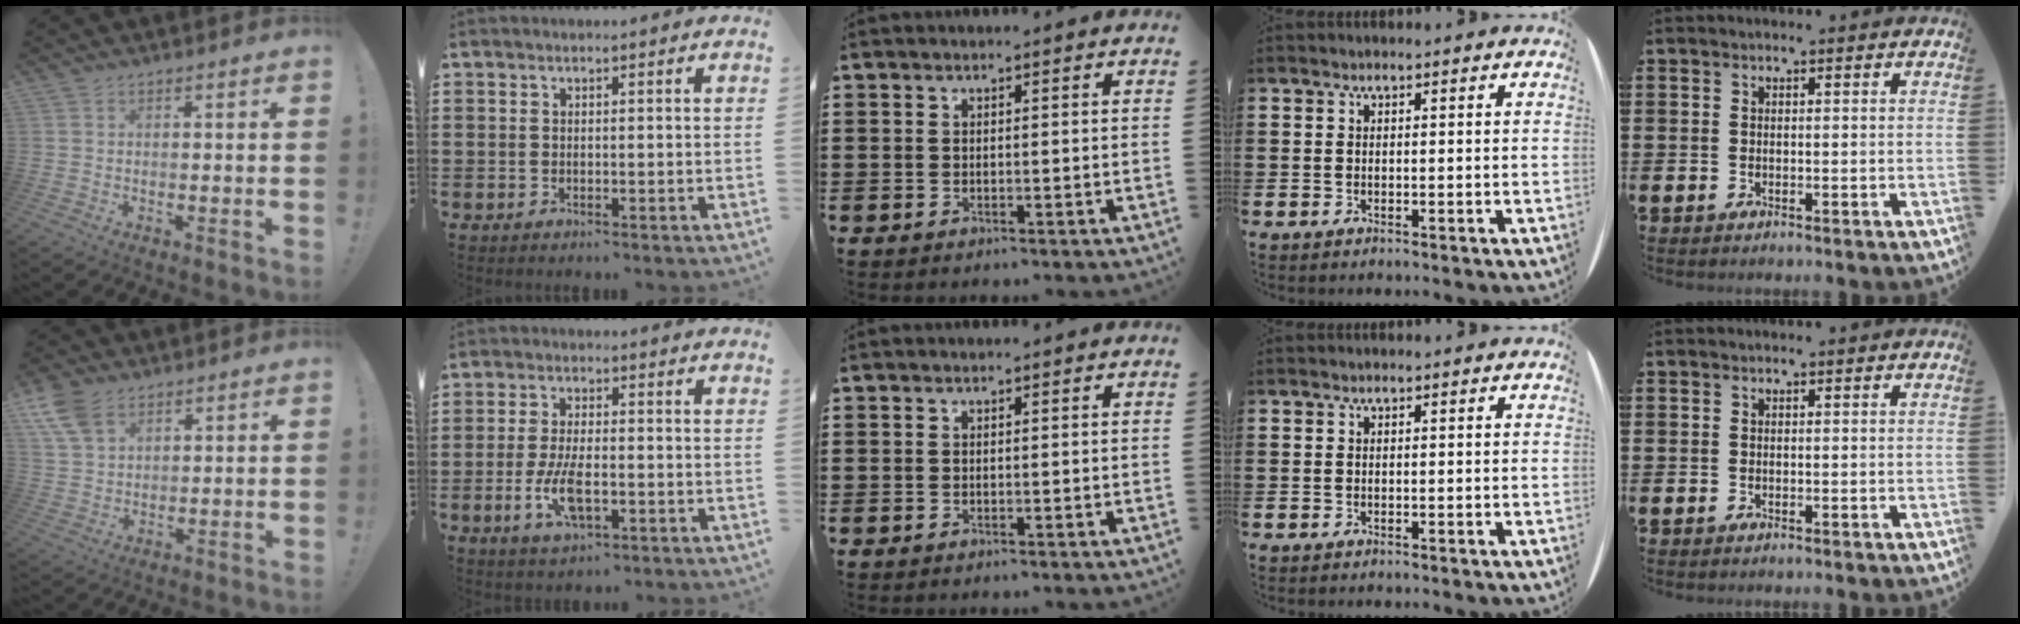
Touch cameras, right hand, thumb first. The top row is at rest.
{"thumb": {"total": 8.5, "force": [4.9, 5.2, 4.6], "torque": [-0.097, -0.012, 0.098]}, "index": {"total": 6.9, "force": [-2.1, 2.8, 5.9], "torque": [-0.140, -0.011, -0.043]}}